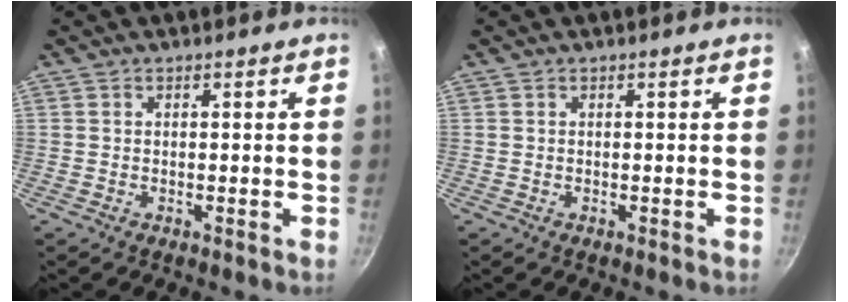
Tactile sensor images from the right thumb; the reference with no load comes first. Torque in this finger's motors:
{"motor_torque": [-0.02, 0.03, 0.00, 0.00, 0.00]}